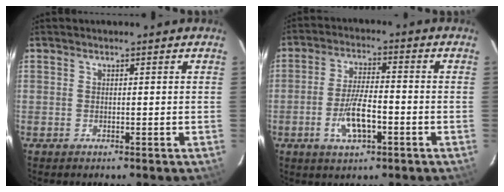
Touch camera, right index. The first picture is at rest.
{"total": 8.1, "force": [-3.1, 2.7, 6.9], "torque": [-0.139, -0.004, -0.053]}